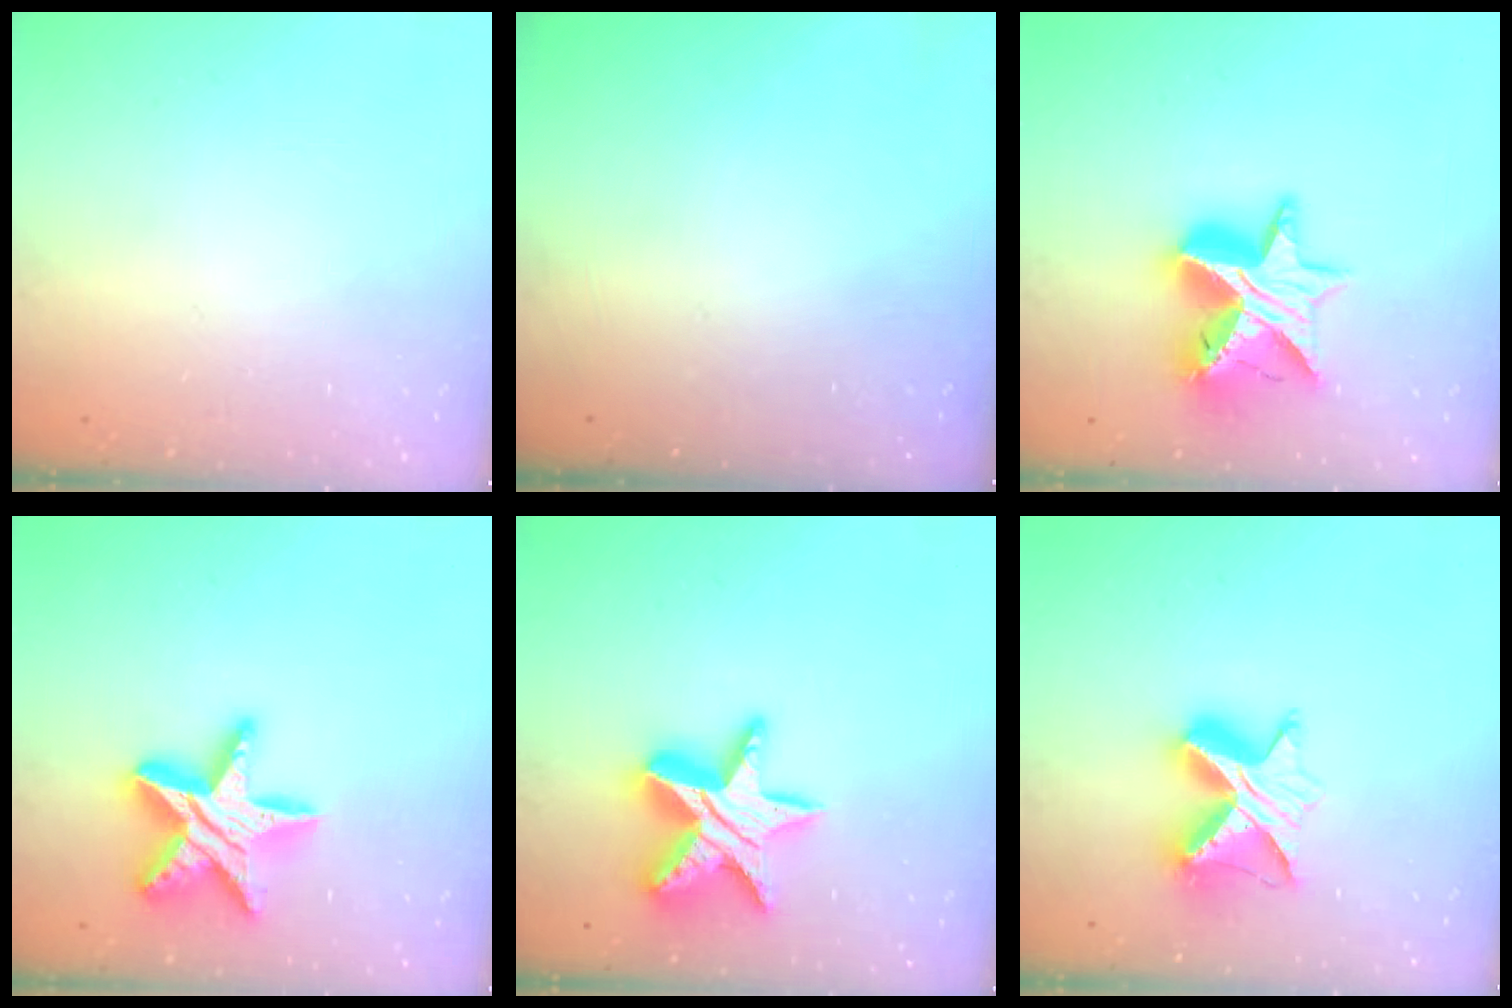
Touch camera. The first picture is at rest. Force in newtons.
{"total": 0.0}
{"total": 14.6, "press": 14.5, "slide": 1.0}
{"total": 17.3, "press": 17.3, "slide": 1.2}
{"total": 17.0, "press": 17.0, "slide": 1.2}
{"total": 11.5, "press": 11.5, "slide": 1.0}